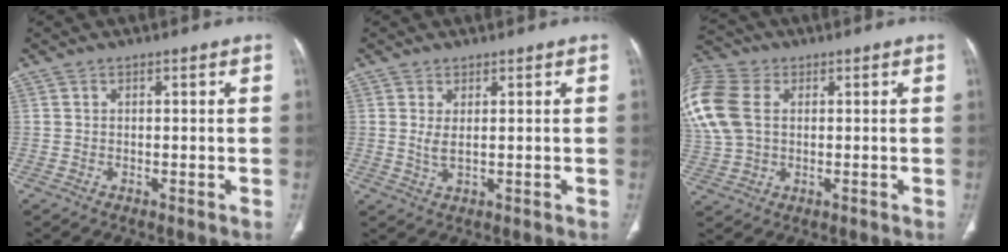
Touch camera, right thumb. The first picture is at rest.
{"total": 2.4, "force": [0.6, 0.8, 2.2], "torque": [-0.048, -0.009, 0.020]}
{"total": 17.2, "force": [3.1, 12.5, 11.4], "torque": [-0.294, 0.017, 0.060]}